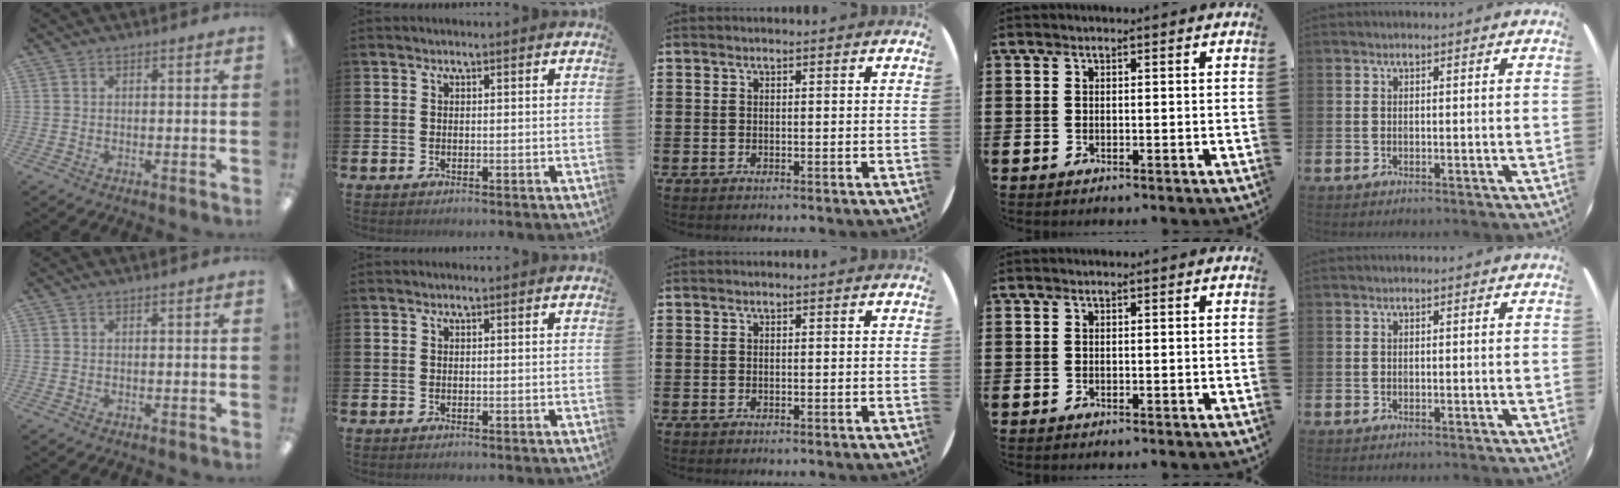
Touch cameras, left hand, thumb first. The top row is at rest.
{}